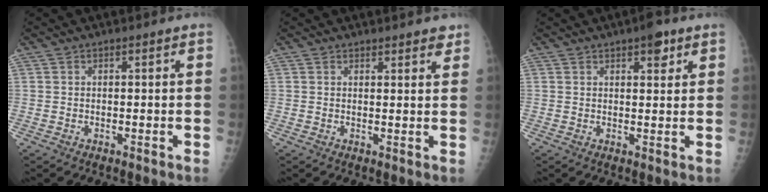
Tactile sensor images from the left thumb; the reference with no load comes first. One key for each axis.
{"total": 3.2, "fx": 2.7, "fy": 1.0, "fz": 1.3, "tx": 0.003, "ty": -0.012, "tz": 0.030}
{"total": 4.1, "fx": 2.5, "fy": 1.6, "fz": 2.7, "tx": -0.024, "ty": -0.010, "tz": 0.032}